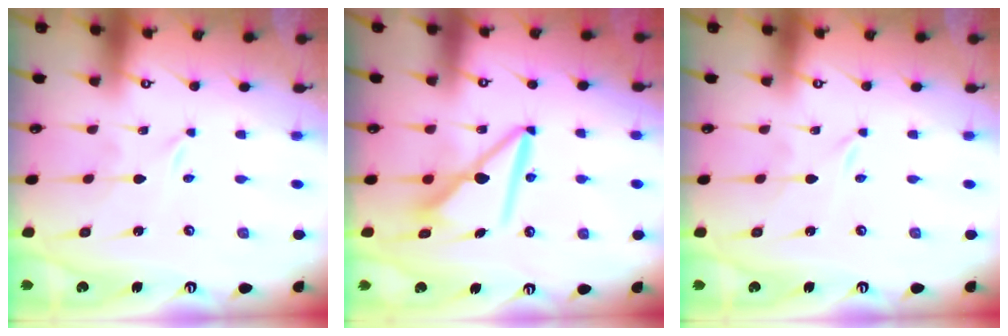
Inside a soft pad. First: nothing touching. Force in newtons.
{"total": 9.9, "press": 9.8, "slide": 0.7}
{"total": 0.0}